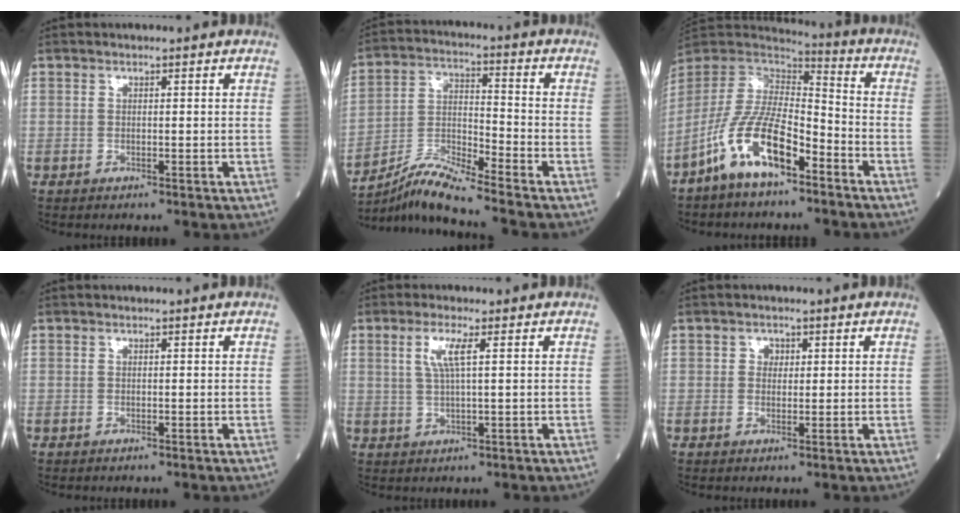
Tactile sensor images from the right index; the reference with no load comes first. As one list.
[{"total": 8.6, "force": [-7.9, -1.6, 3.1], "torque": [-0.077, -0.003, -0.146]}, {"total": 12.9, "force": [-7.5, 4.3, 9.6], "torque": [-0.203, 0.003, -0.146]}, {"total": 0.0}, {"total": 3.9, "force": [1.3, 0.1, 3.6], "torque": [-0.078, 0.003, 0.027]}, {"total": 1.4, "force": [0.5, 1.2, 0.6], "torque": [-0.004, 0.001, 0.005]}]